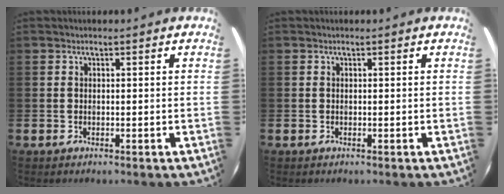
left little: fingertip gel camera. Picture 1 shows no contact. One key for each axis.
{"total": 0.0}